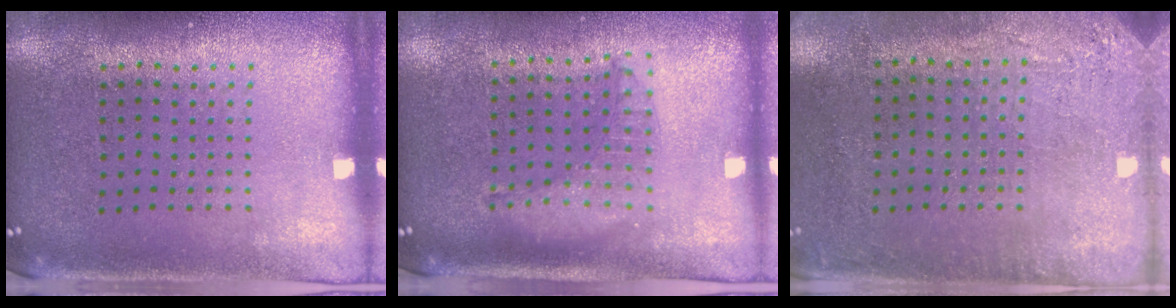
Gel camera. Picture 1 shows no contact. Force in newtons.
{"total": 1.2, "press": 1.2, "slide": 0.3}
{"total": 2.8, "press": 2.3, "slide": 1.6}